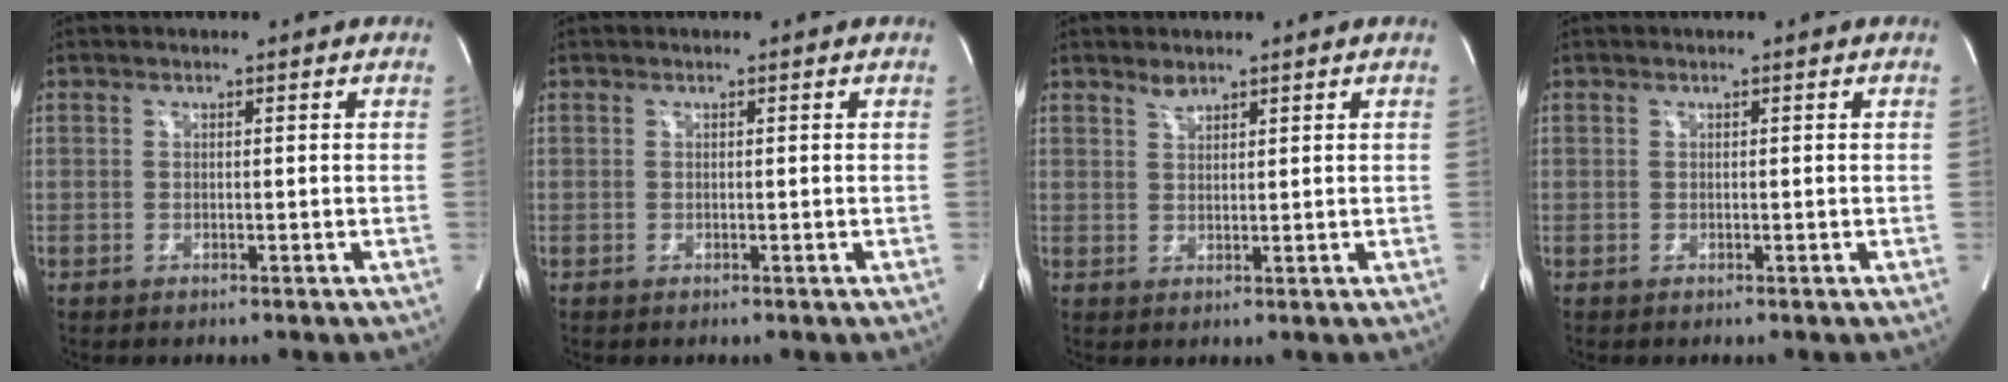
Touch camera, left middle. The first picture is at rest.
{"total": 0.0}
{"total": 1.6, "force": [1.4, 0.5, 0.5], "torque": [-0.010, 0.000, 0.028]}
{"total": 0.0}